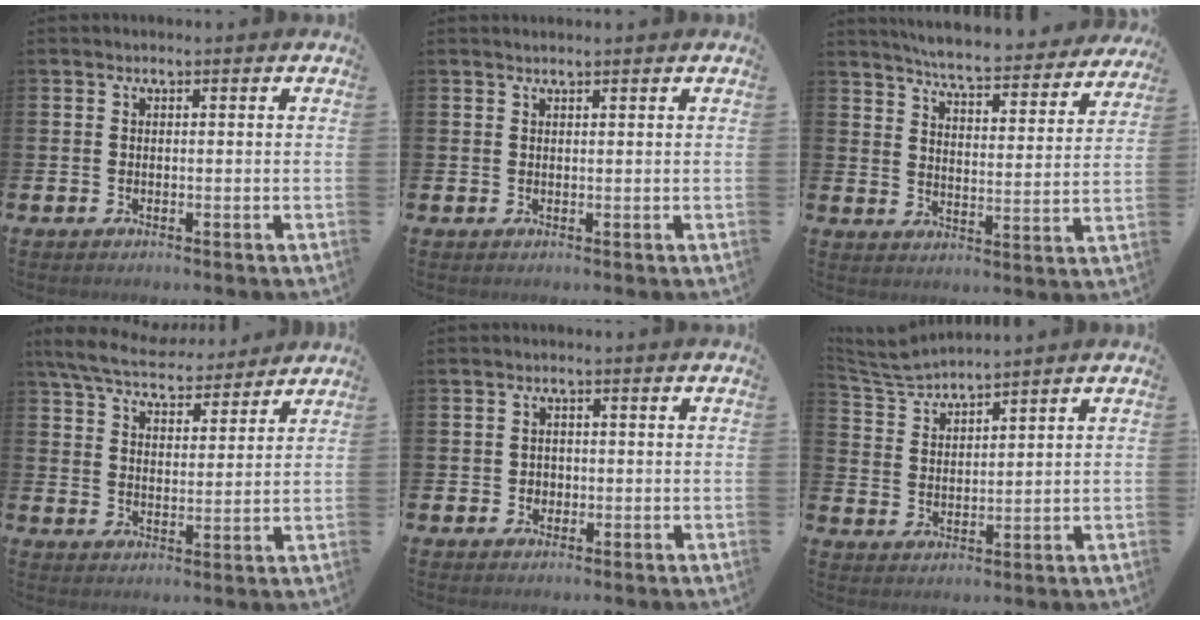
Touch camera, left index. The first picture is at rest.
{"total": 0.8, "force": [0.8, 0.0, 0.1], "torque": [0.004, -0.003, 0.014]}
{"total": 6.5, "force": [6.2, 0.3, 1.9], "torque": [-0.052, -0.048, 0.102]}
{"total": 7.0, "force": [6.4, 1.8, 2.1], "torque": [-0.067, -0.032, 0.112]}
{"total": 1.4, "force": [0.1, 1.3, 0.3], "torque": [0.006, 0.003, -0.004]}
{"total": 4.7, "force": [4.7, -0.2, 0.3], "torque": [-0.022, -0.025, 0.084]}